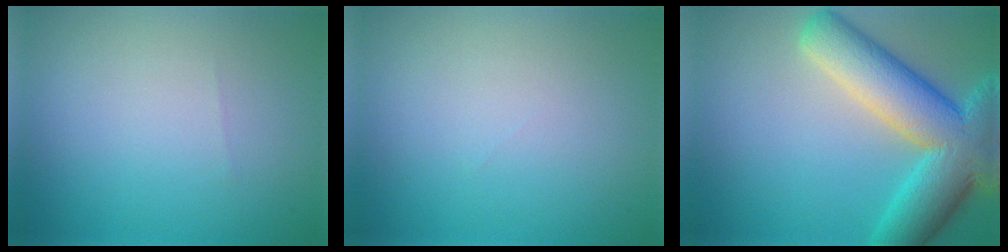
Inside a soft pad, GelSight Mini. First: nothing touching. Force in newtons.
{"total": 0.0}
{"total": 10.4, "press": 10.4, "slide": 0.7}